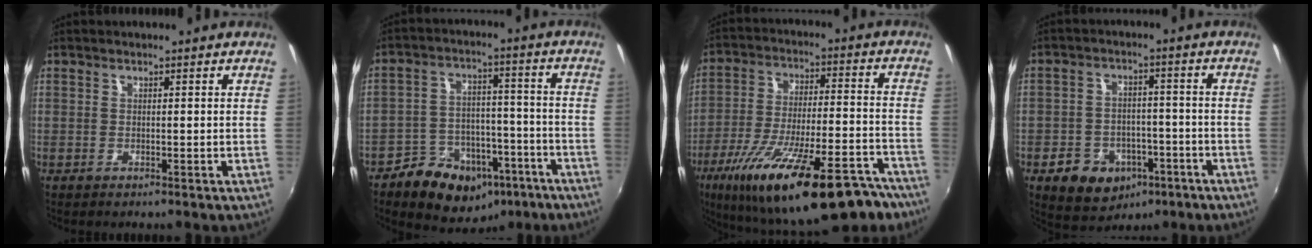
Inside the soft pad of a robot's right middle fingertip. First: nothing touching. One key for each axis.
{"total": 15.2, "fx": -9.2, "fy": 10.1, "fz": 6.7, "tx": -0.142, "ty": 0.025, "tz": -0.113}
{"total": 29.3, "fx": -20.2, "fy": 8.6, "fz": 19.4, "tx": -0.328, "ty": -0.045, "tz": -0.290}
{"total": 12.5, "fx": -6.7, "fy": 9.1, "fz": 5.5, "tx": -0.134, "ty": 0.017, "tz": -0.079}